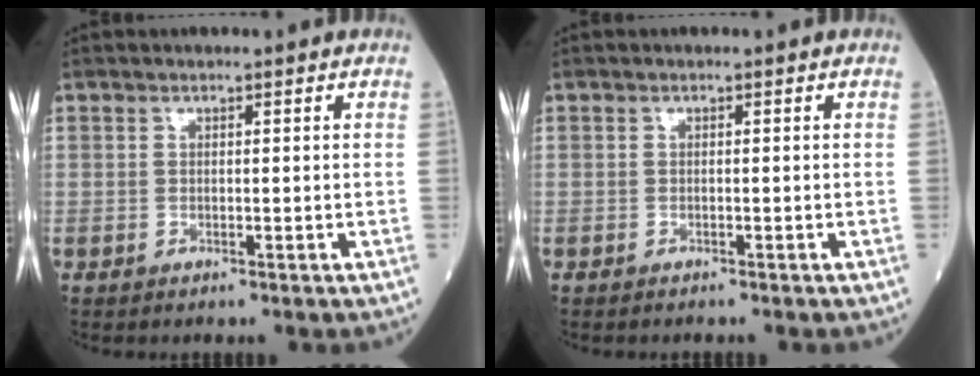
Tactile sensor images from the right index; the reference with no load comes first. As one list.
[{"total": 1.1, "force": [-1.0, 0.1, 0.4], "torque": [-0.007, -0.002, -0.014]}]